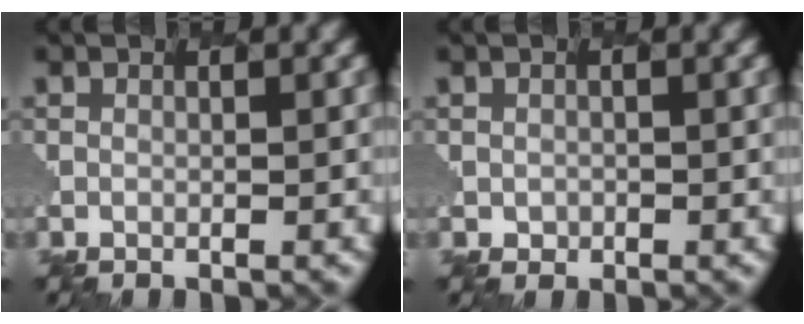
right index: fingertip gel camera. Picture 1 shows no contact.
{"total": 0.7, "force": [-0.2, 0.6, -0.4], "torque": [-0.010, -0.007, 0.002]}